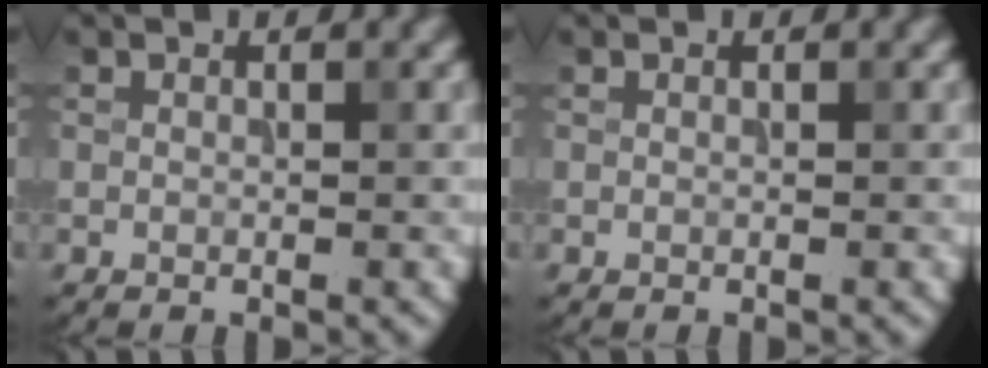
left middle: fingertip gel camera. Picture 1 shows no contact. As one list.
[{"total": 0.0}]